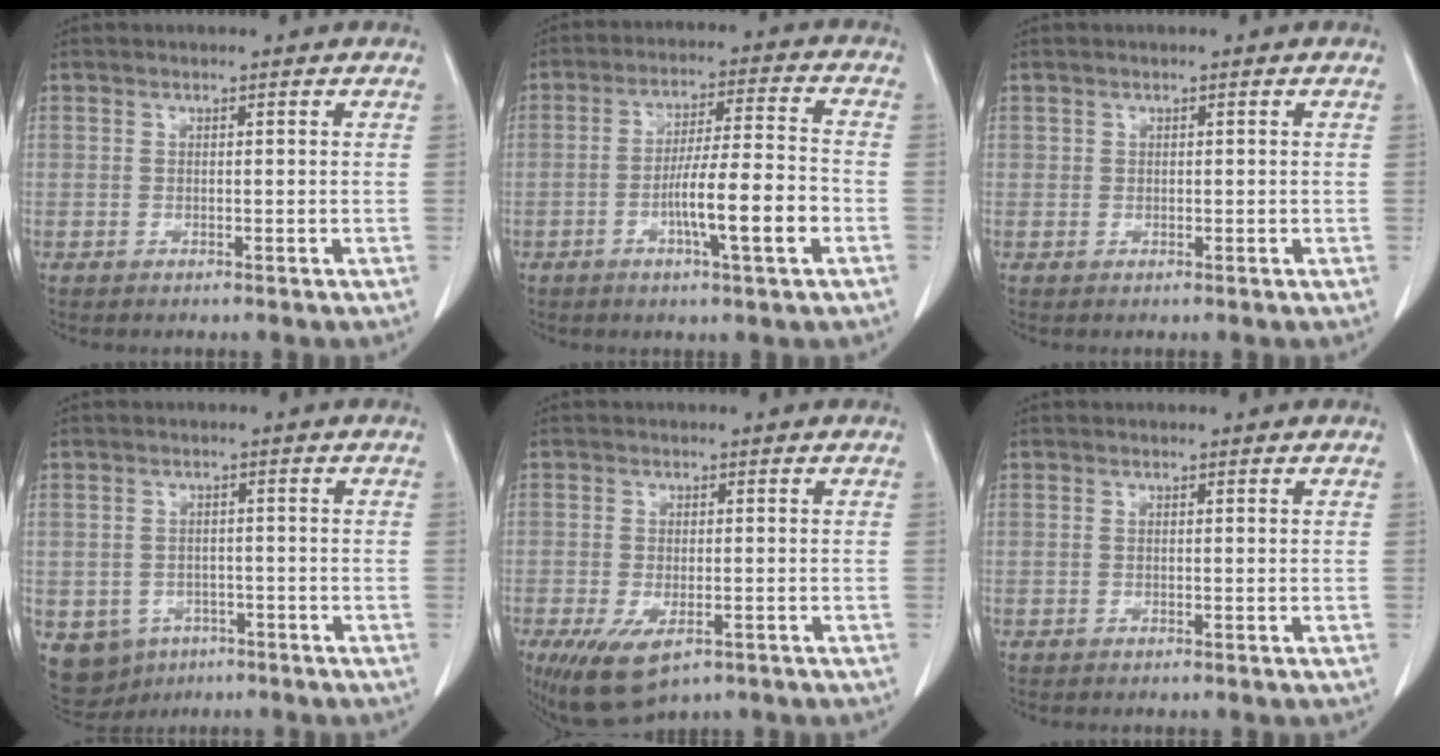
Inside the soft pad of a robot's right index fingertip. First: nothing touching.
{"total": 10.3, "force": [-3.4, 0.6, 9.7], "torque": [-0.160, 0.004, -0.058]}
{"total": 0.6, "force": [0.2, 0.5, 0.1], "torque": [0.005, 0.002, 0.002]}
{"total": 8.7, "force": [-4.0, 7.5, 2.0], "torque": [-0.049, 0.008, -0.049]}
{"total": 7.6, "force": [-4.1, 3.6, 5.4], "torque": [-0.092, -0.016, -0.063]}
{"total": 0.0}